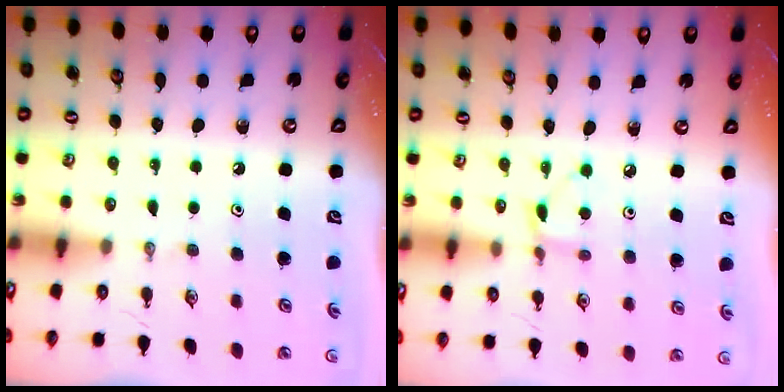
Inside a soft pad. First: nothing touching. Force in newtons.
{"total": 4.5, "press": 4.4, "slide": 0.6}